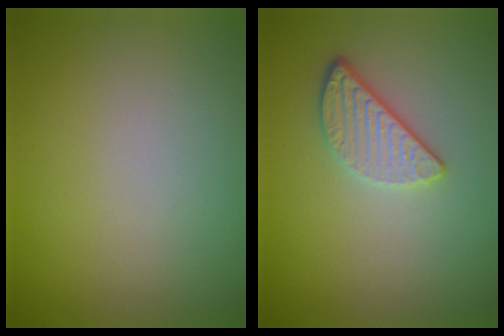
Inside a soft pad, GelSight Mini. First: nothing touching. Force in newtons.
{"total": 2.6, "press": 2.3, "slide": 1.3}